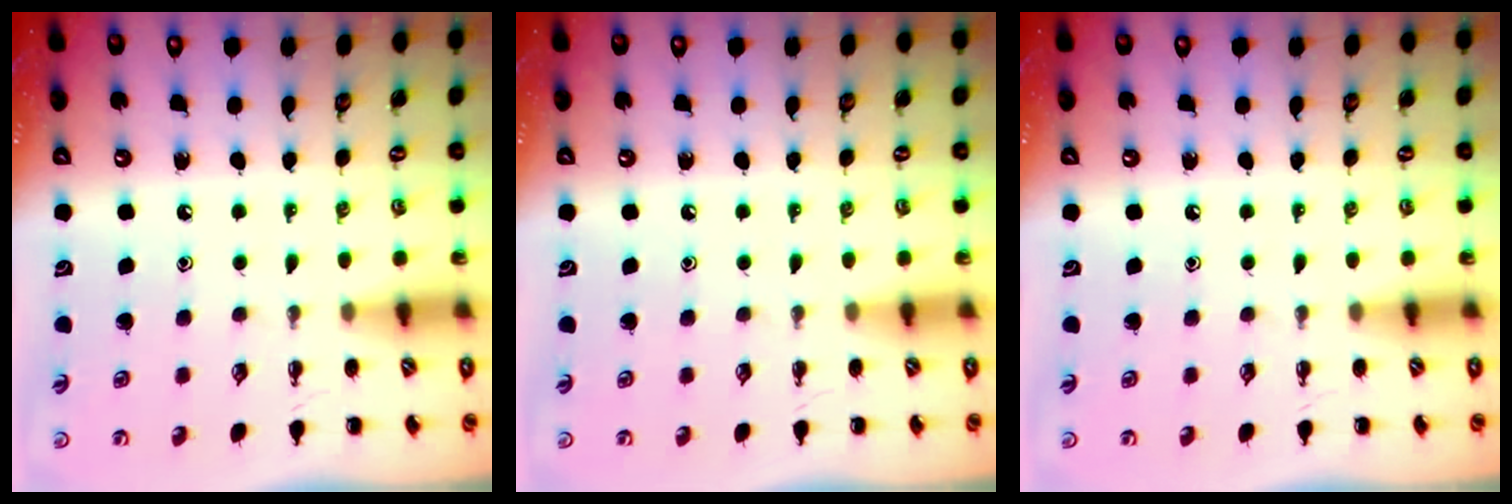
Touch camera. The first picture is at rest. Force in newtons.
{"total": 0.0}
{"total": 0.0}